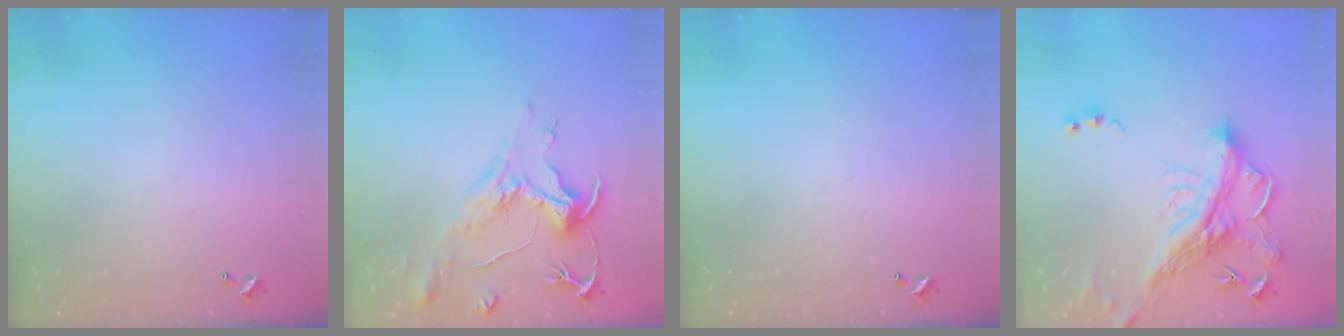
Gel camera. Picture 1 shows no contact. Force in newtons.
{"total": 2.2, "press": 1.7, "slide": 1.4}
{"total": 0.0}
{"total": 6.8, "press": 6.6, "slide": 1.7}